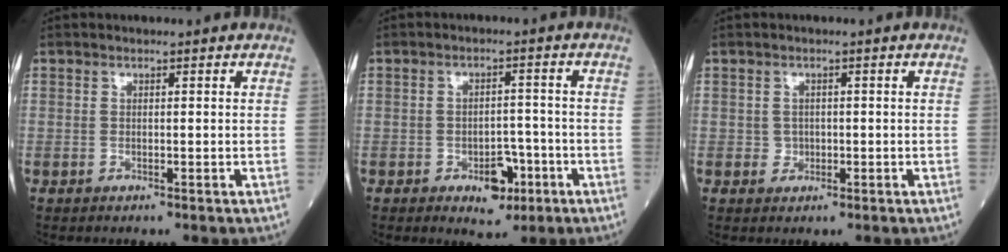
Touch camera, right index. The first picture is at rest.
{"total": 5.2, "force": [-2.5, 3.0, 3.5], "torque": [-0.043, 0.005, -0.030]}
{"total": 1.3, "force": [-0.3, 1.3, 0.3], "torque": [-0.003, 0.005, -0.003]}